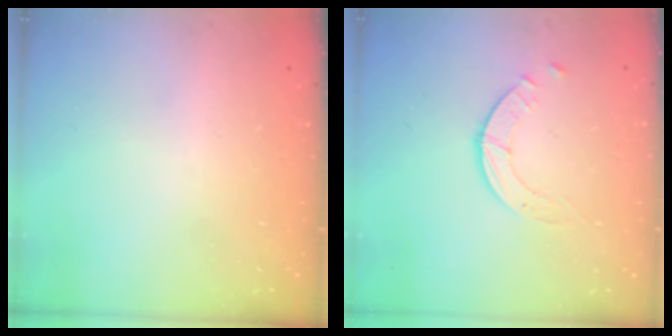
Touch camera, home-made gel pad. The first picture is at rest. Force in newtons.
{"total": 1.8, "press": 1.8, "slide": 0.2}